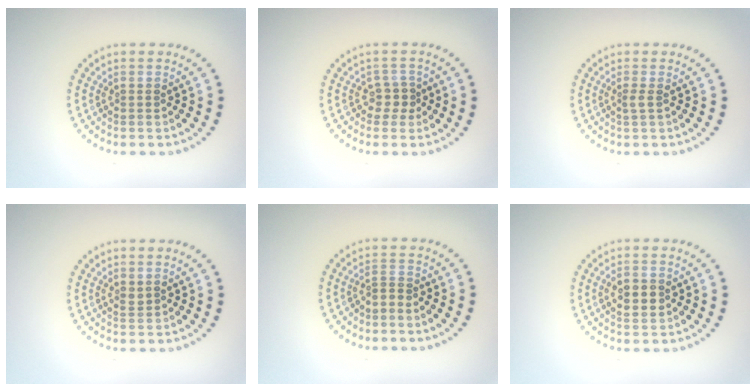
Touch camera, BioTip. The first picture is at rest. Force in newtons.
{"total": 1.7, "press": 1.3, "slide": 1.0}
{"total": 0.9, "press": 0.6, "slide": 0.6}
{"total": 0.7, "press": 0.6, "slide": 0.3}
{"total": 1.0, "press": 0.5, "slide": 0.8}
{"total": 2.5, "press": 2.5, "slide": 0.2}